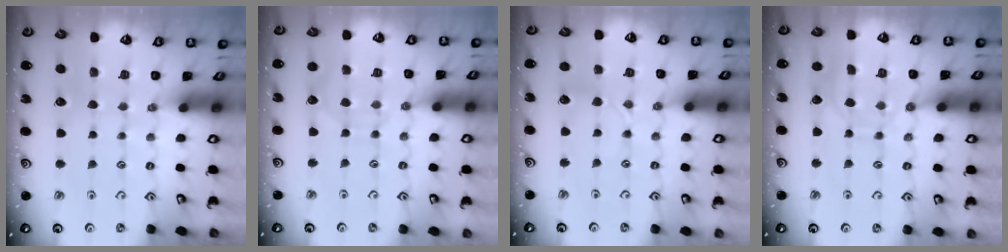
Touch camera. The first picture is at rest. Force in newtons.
{"total": 5.1, "press": 5.1, "slide": 0.2}
{"total": 3.6, "press": 3.6, "slide": 0.4}
{"total": 9.2, "press": 9.2, "slide": 0.9}